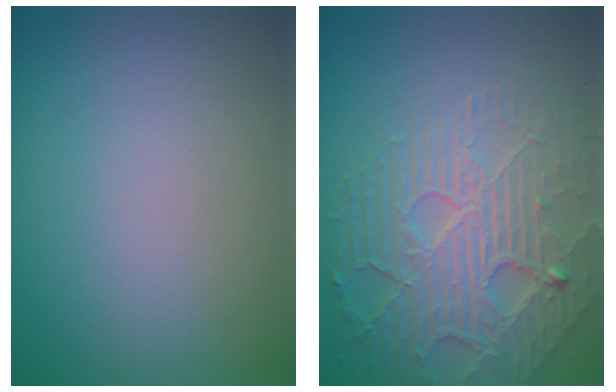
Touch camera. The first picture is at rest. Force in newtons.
{"total": 6.7, "press": 4.9, "slide": 4.5}